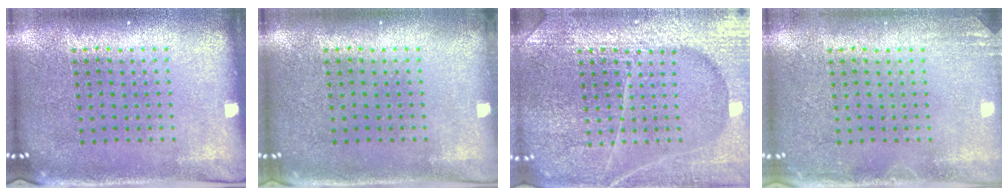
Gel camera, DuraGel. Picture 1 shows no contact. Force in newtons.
{"total": 0.5, "press": 0.5, "slide": 0.2}
{"total": 6.2, "press": 6.2, "slide": 0.7}
{"total": 1.5, "press": 1.4, "slide": 0.2}